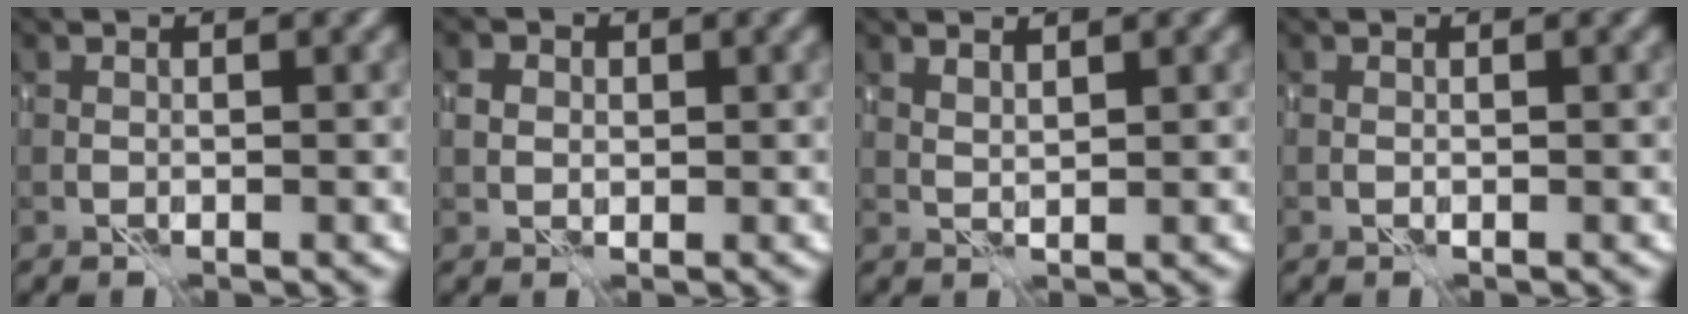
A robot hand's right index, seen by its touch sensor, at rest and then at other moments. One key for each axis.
{"total": 1.7, "fx": 0.5, "fy": 1.5, "fz": 0.7, "tx": -0.015, "ty": 0.005, "tz": 0.006}
{"total": 1.3, "fx": 1.3, "fy": -0.1, "fz": 0.3, "tx": -0.015, "ty": -0.001, "tz": 0.026}
{"total": 0.0}